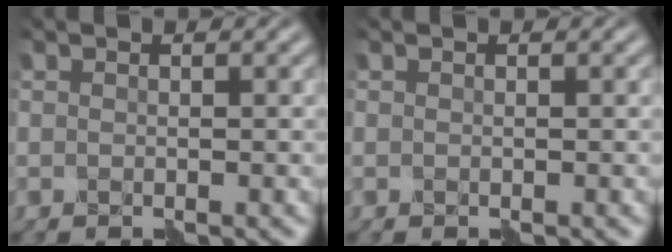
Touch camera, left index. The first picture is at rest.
{"total": 0.0}